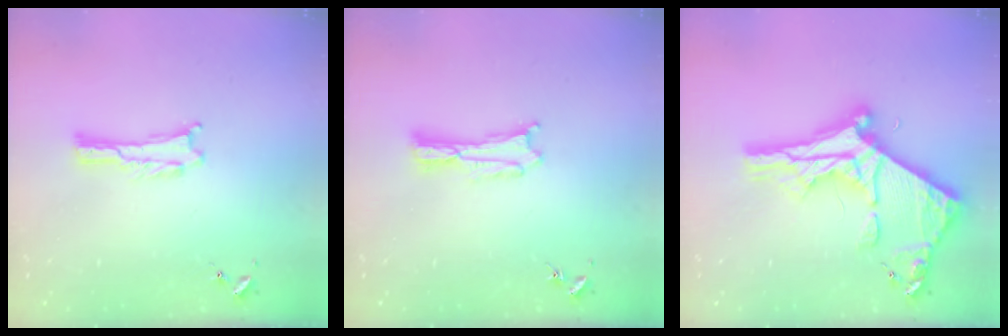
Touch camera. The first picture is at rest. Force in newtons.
{"total": 0.9, "press": 0.9, "slide": 0.2}
{"total": 13.1, "press": 13.0, "slide": 1.2}